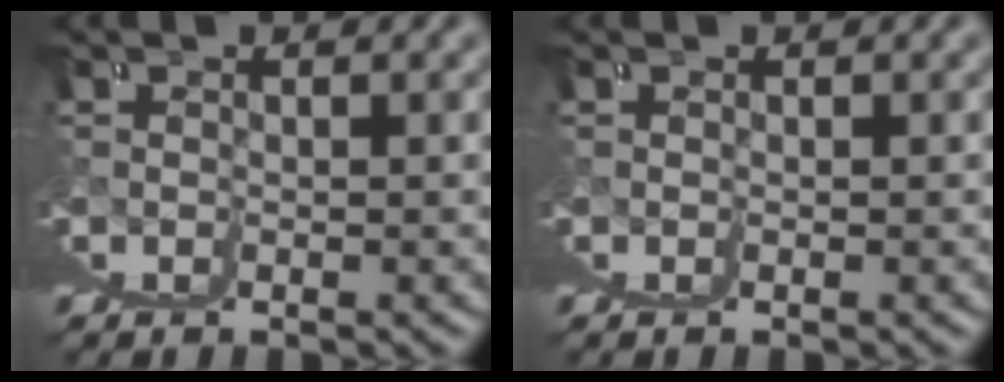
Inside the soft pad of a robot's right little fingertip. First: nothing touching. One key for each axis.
{"total": 0.0}